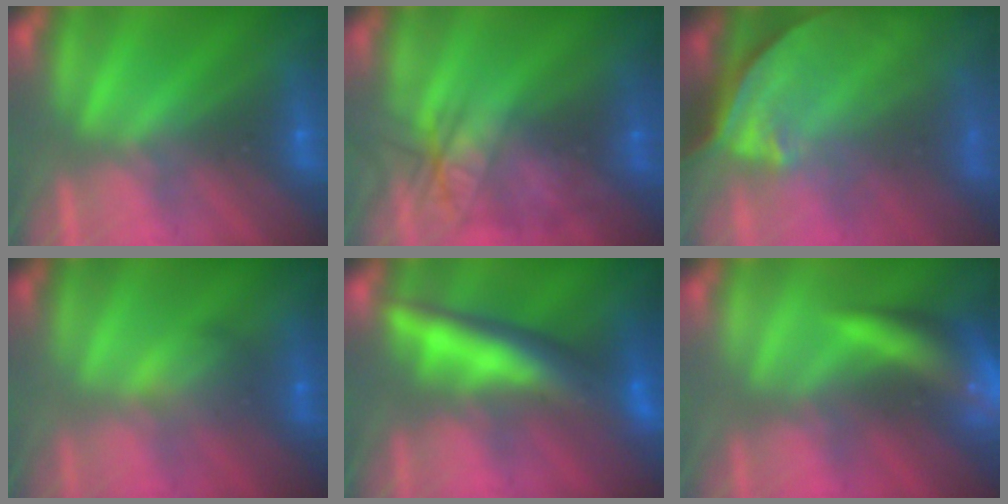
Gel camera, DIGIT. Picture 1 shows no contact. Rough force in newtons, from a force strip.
{"total": 2.5}
{"total": 7.6}
{"total": 2.2}
{"total": 6.5}
{"total": 6.6}